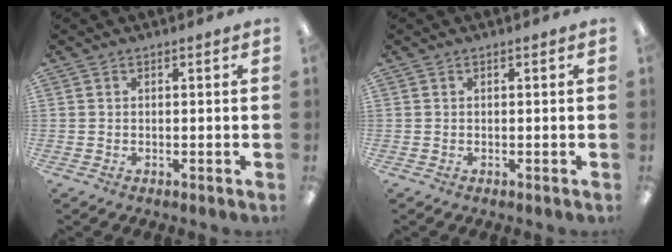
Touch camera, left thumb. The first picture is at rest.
{"total": 0.0}